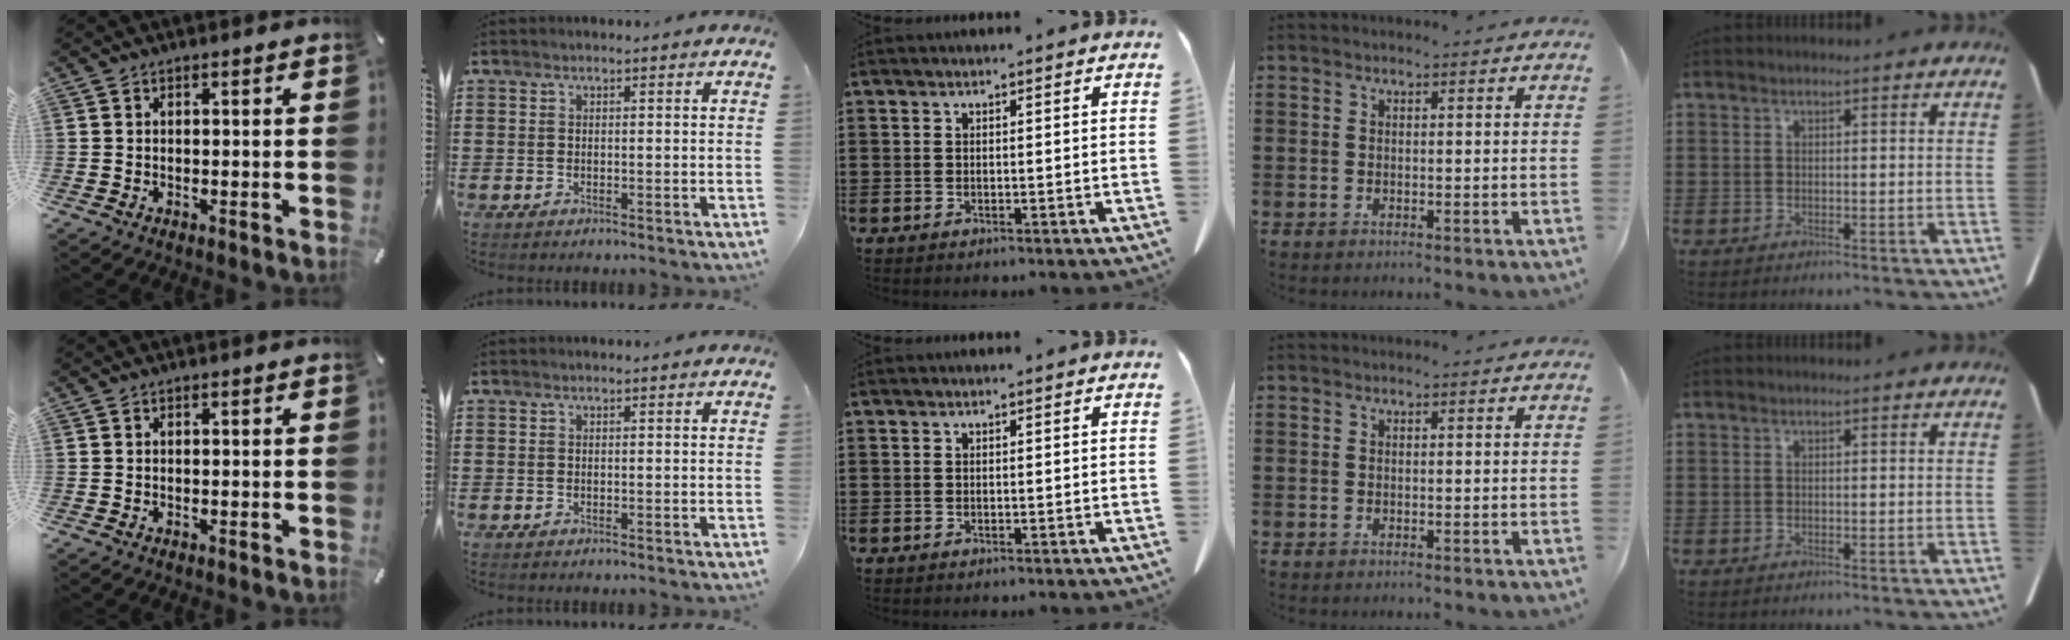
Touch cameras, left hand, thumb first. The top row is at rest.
{}